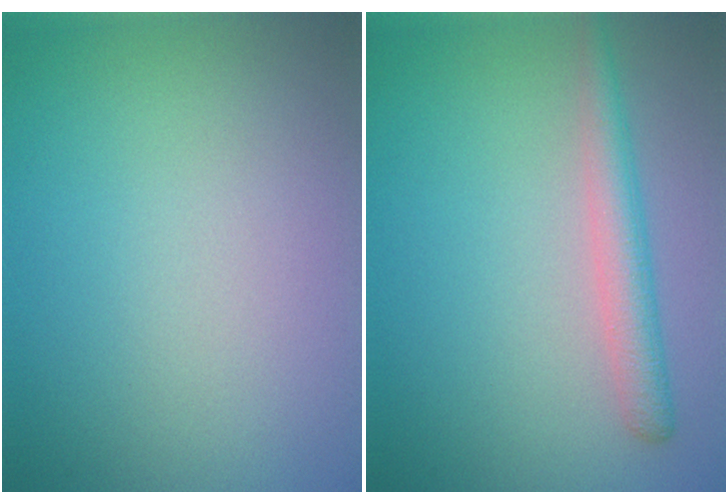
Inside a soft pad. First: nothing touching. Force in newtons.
{"total": 2.8, "press": 2.8, "slide": 0.1}